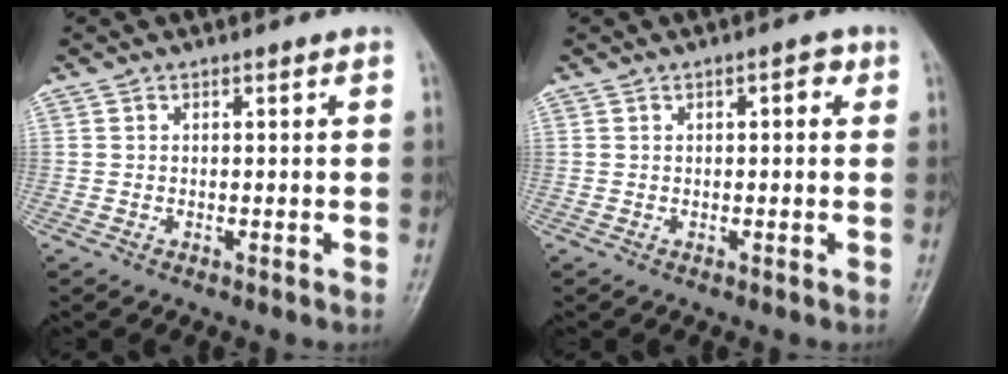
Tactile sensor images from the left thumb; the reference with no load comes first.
{"total": 2.6, "force": [0.9, 1.1, 2.2], "torque": [-0.022, 0.003, 0.007]}